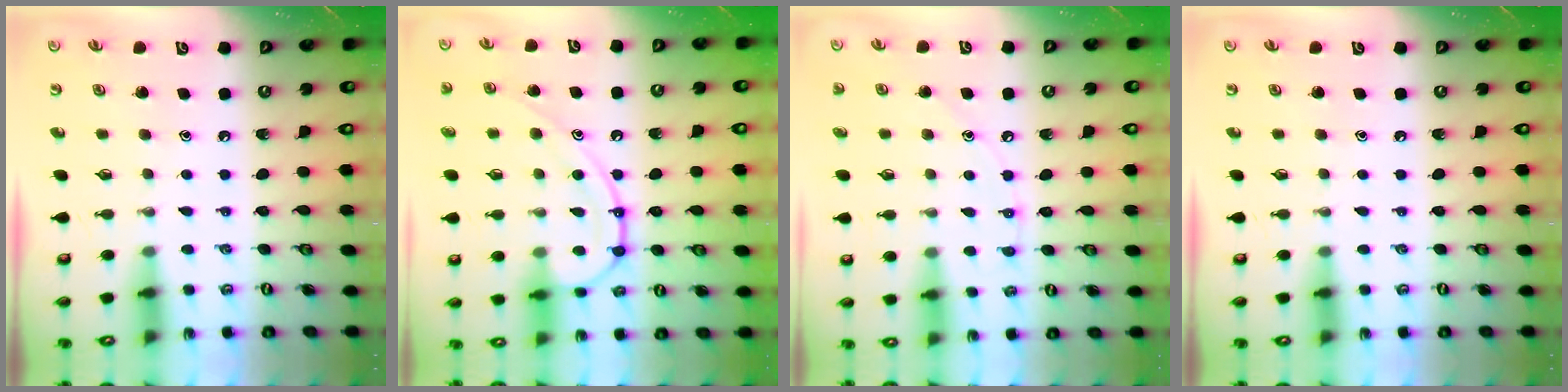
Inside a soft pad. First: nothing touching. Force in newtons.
{"total": 13.2, "press": 13.1, "slide": 1.4}
{"total": 6.7, "press": 6.7, "slide": 0.7}
{"total": 0.0}